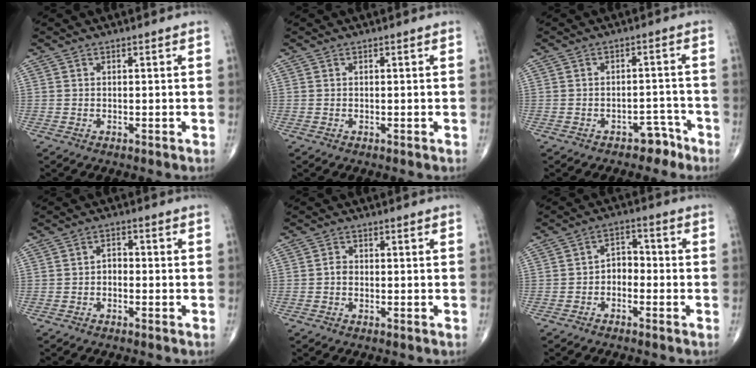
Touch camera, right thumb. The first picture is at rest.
{"total": 0.0}
{"total": 3.9, "force": [-2.9, 2.4, 1.1], "torque": [0.000, 0.037, -0.036]}
{"total": 2.2, "force": [-0.7, 1.5, 1.3], "torque": [-0.007, 0.015, -0.021]}
{"total": 1.4, "force": [-0.3, 1.1, 0.8], "torque": [-0.005, 0.005, -0.009]}
{"total": 4.1, "force": [-1.5, 2.9, 2.5], "torque": [-0.019, 0.031, -0.039]}